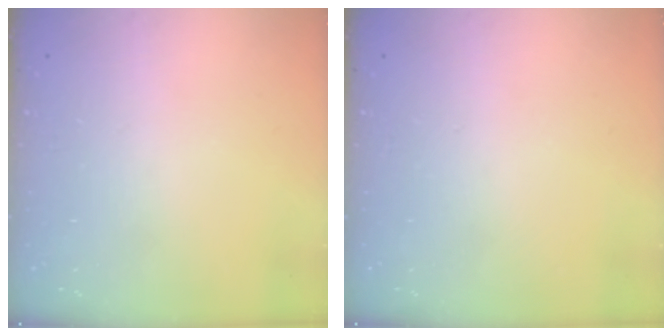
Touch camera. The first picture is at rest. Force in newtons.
{"total": 0.0}